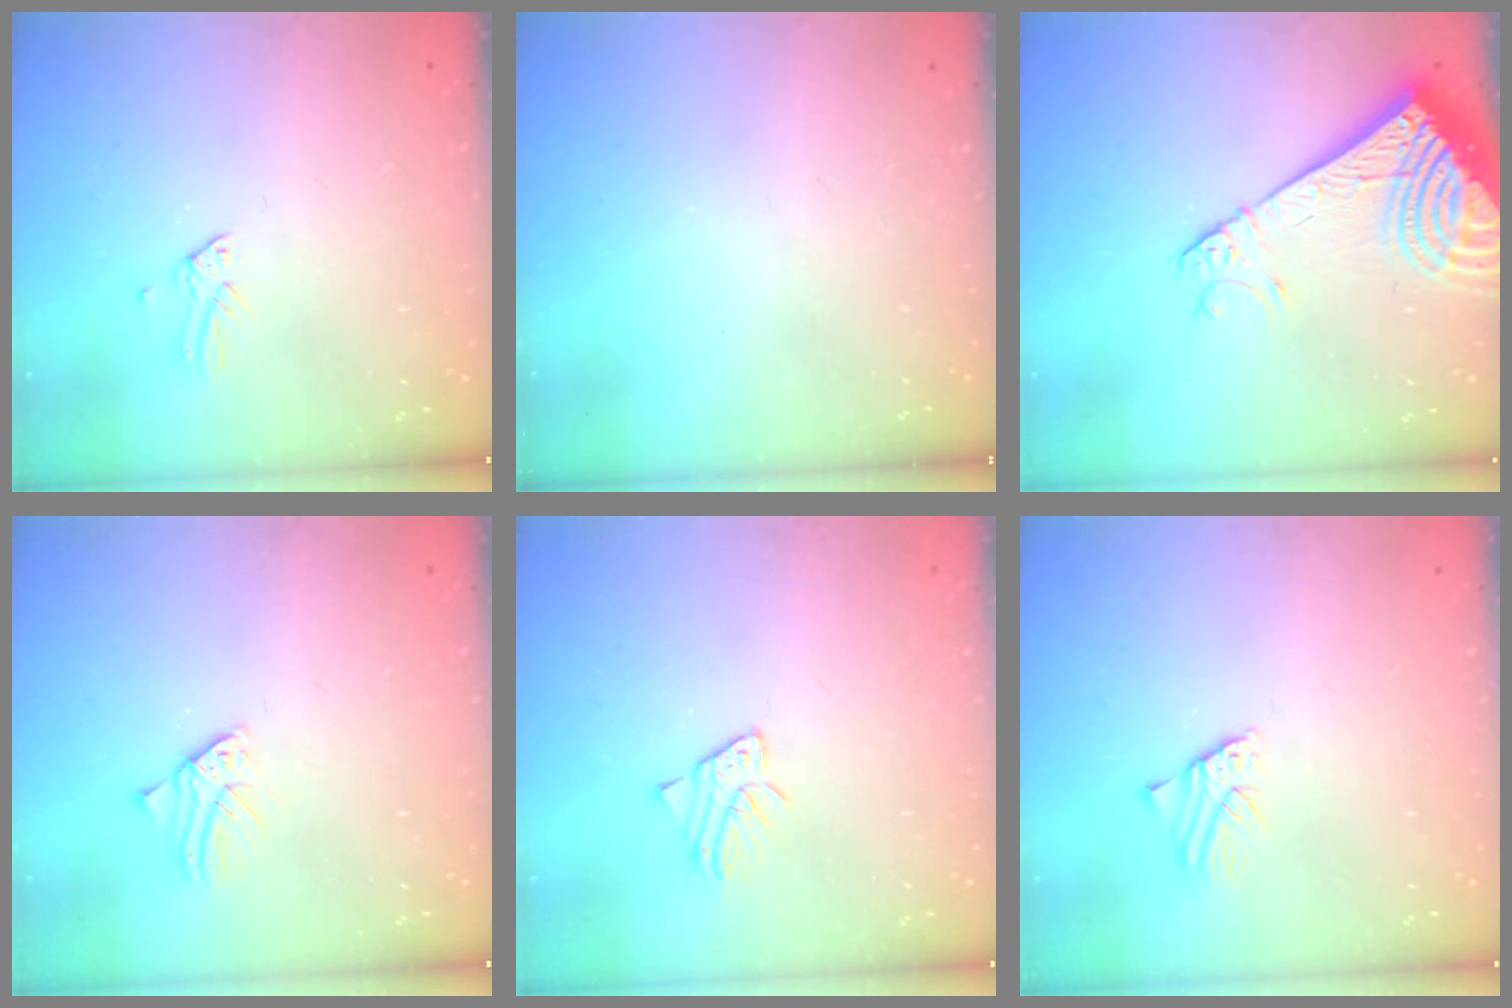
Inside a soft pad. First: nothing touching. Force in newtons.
{"total": 0.0}
{"total": 18.8, "press": 18.5, "slide": 3.4}
{"total": 1.1, "press": 1.1, "slide": 0.1}
{"total": 2.5, "press": 2.5, "slide": 0.2}
{"total": 1.4, "press": 1.4, "slide": 0.0}